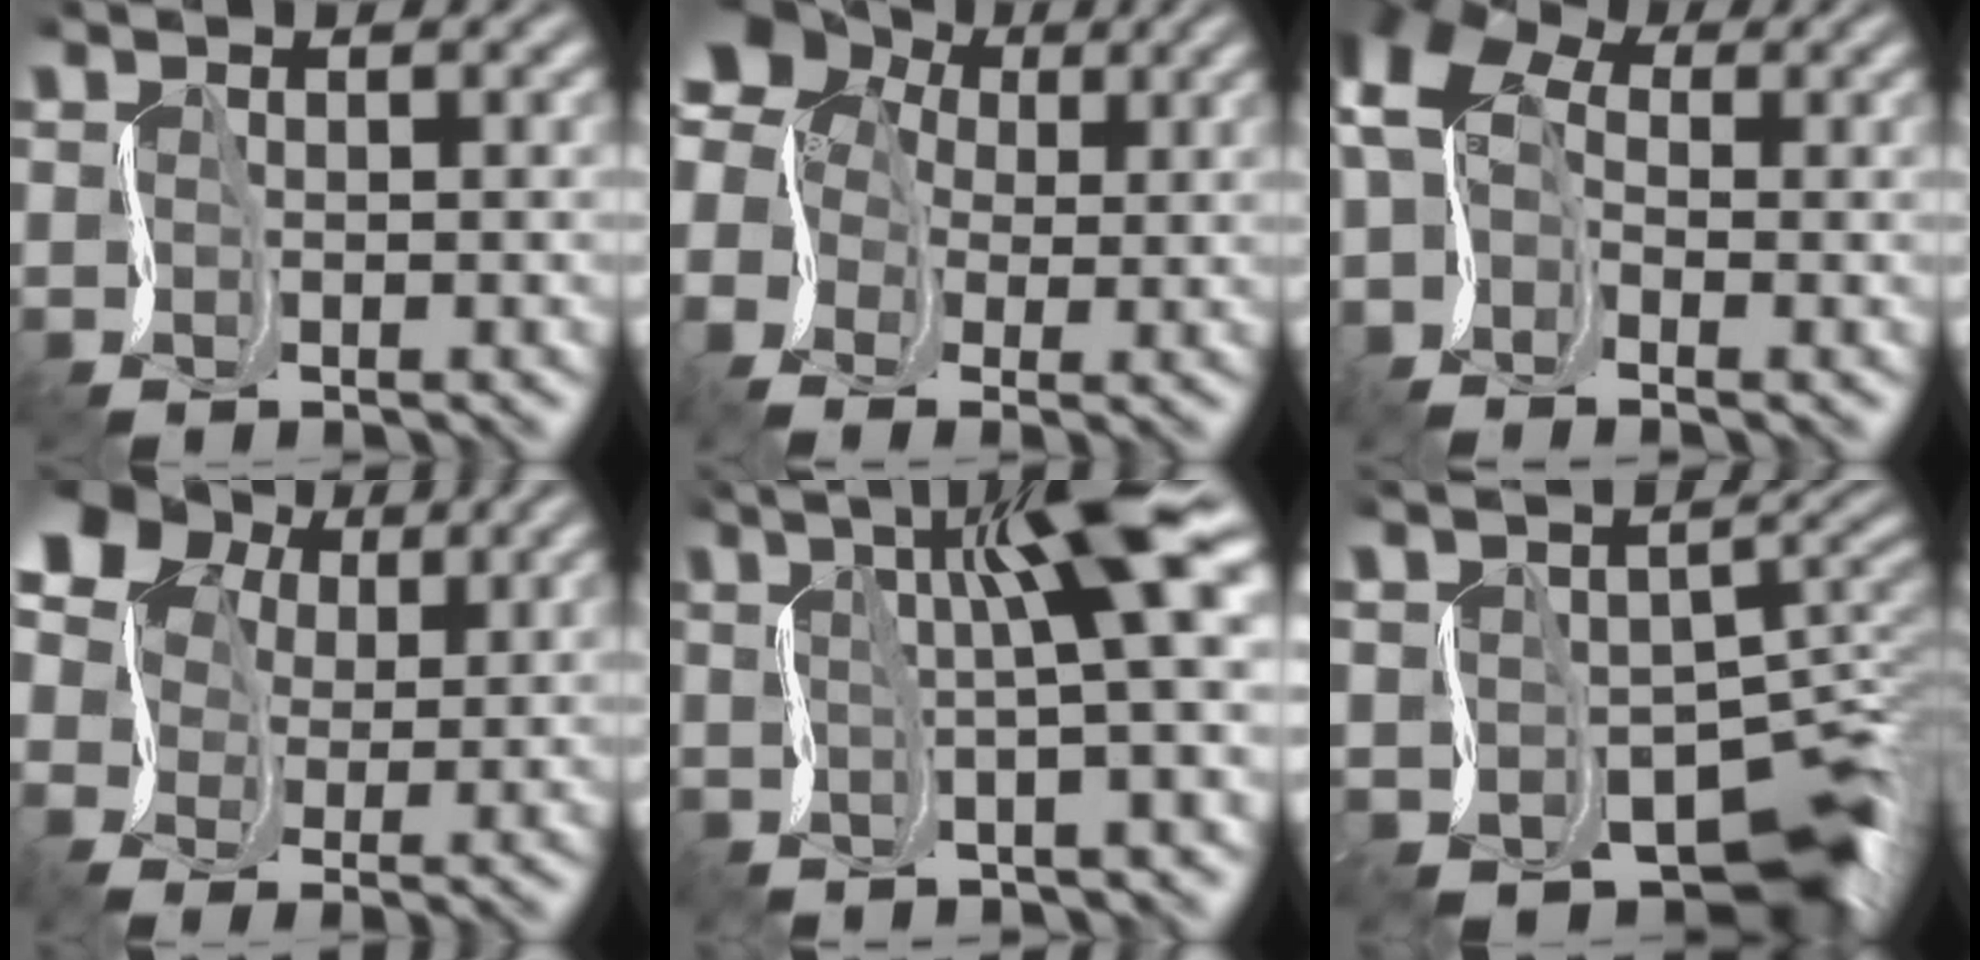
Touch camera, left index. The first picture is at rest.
{"total": 9.1, "force": [0.3, 7.6, 5.1], "torque": [-0.108, 0.021, -0.020]}
{"total": 7.5, "force": [0.1, 5.1, 5.5], "torque": [-0.111, 0.029, -0.020]}
{"total": 8.4, "force": [3.6, 6.2, 4.4], "torque": [-0.109, 0.032, 0.052]}
{"total": 8.6, "force": [2.6, 0.8, 8.1], "torque": [-0.100, 0.026, 0.030]}
{"total": 11.2, "force": [-7.2, 6.7, 5.4], "torque": [-0.048, -0.004, -0.088]}